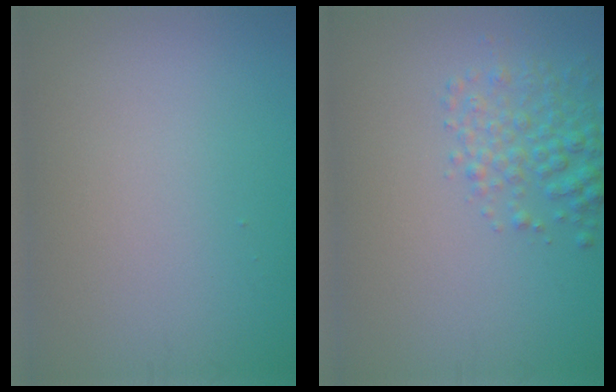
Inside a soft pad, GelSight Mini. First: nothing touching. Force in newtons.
{"total": 3.1, "press": 3.1, "slide": 0.1}